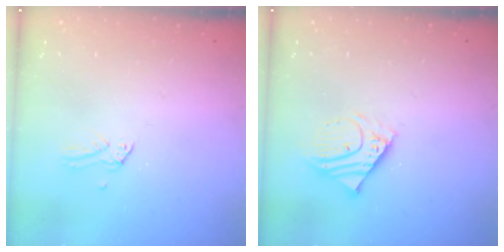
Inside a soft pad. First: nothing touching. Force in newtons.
{"total": 6.5, "press": 6.5, "slide": 0.8}